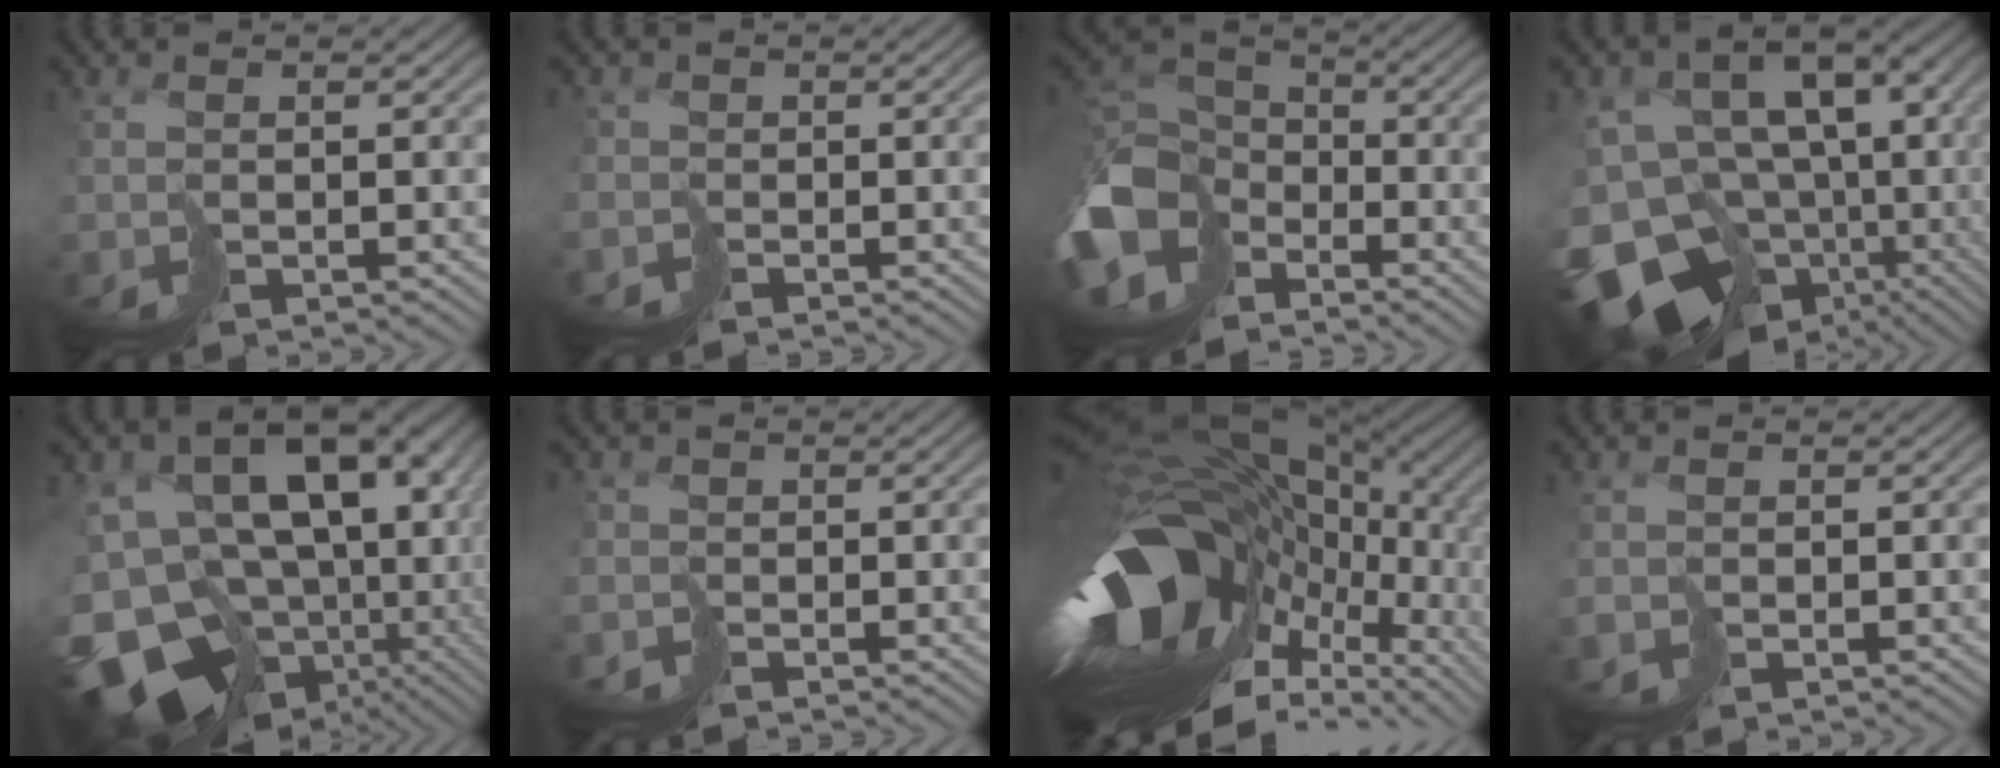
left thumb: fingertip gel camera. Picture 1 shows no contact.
{"total": 2.2, "force": [-1.4, 1.6, -0.6], "torque": [0.019, -0.005, -0.042]}
{"total": 13.0, "force": [-6.2, 9.0, 7.1], "torque": [-0.202, -0.038, -0.125]}
{"total": 17.0, "force": [-6.3, 11.5, 10.9], "torque": [-0.200, -0.012, -0.092]}
{"total": 19.2, "force": [-4.3, 13.2, 13.3], "torque": [-0.243, -0.033, -0.045]}
{"total": 2.1, "force": [-1.5, 1.4, -0.6], "torque": [0.021, -0.004, -0.044]}
{"total": 20.8, "force": [-4.3, 14.3, 14.5], "torque": [-0.299, -0.037, -0.048]}
{"total": 1.2, "force": [-0.9, 0.8, 0.3], "torque": [-0.007, -0.004, -0.019]}